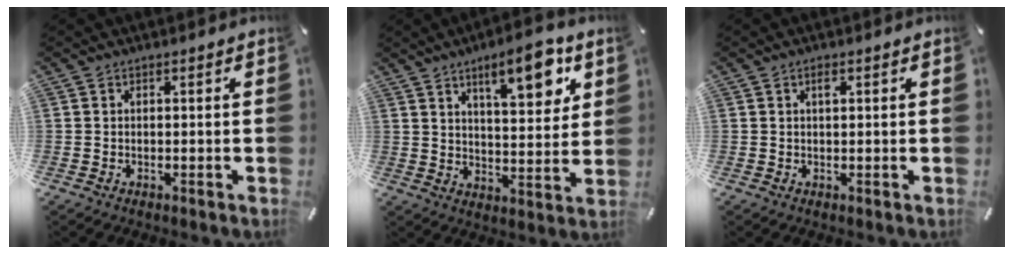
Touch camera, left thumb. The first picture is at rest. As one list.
[{"total": 12.1, "force": [7.1, 4.3, 8.8], "torque": [-0.112, -0.042, 0.112]}, {"total": 1.2, "force": [0.4, 0.4, 1.0], "torque": [-0.022, 0.003, 0.007]}]